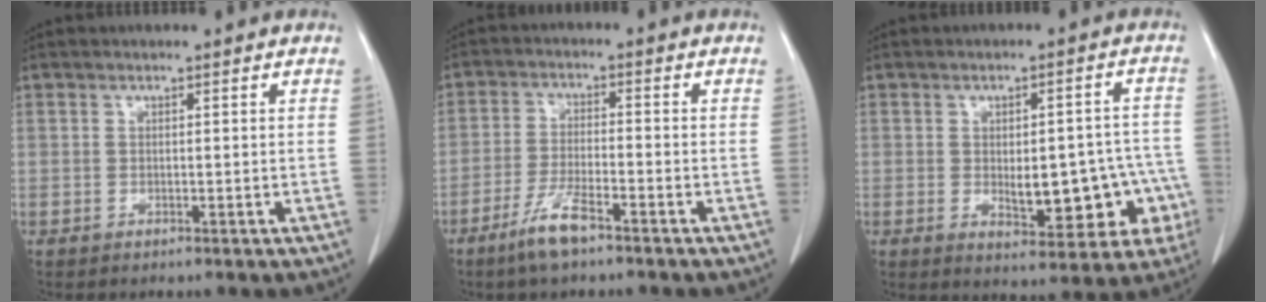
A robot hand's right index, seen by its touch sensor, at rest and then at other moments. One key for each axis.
{"total": 6.0, "fx": -4.2, "fy": 0.7, "fz": 4.3, "tx": -0.092, "ty": -0.008, "tz": -0.080}
{"total": 11.7, "fx": -2.7, "fy": 5.4, "fz": 10.0, "tx": -0.112, "ty": 0.024, "tz": -0.018}